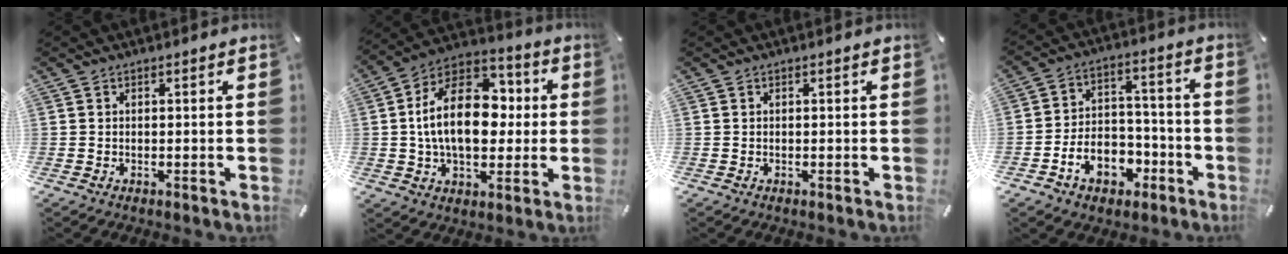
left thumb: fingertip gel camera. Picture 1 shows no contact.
{"total": 19.7, "force": [0.7, 13.1, 14.7], "torque": [-0.271, 0.007, 0.005]}
{"total": 0.0}
{"total": 10.3, "force": [-4.7, 7.9, 4.7], "torque": [-0.082, 0.036, -0.078]}